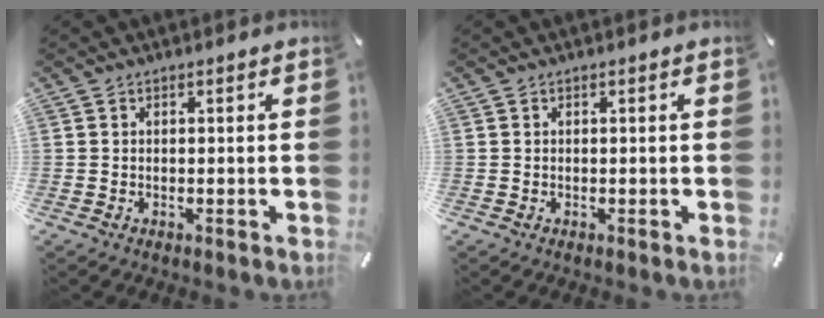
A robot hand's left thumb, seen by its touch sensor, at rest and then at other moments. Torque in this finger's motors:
{"motor_torque": [0.00, 0.00, 0.00, 0.00, 0.00]}